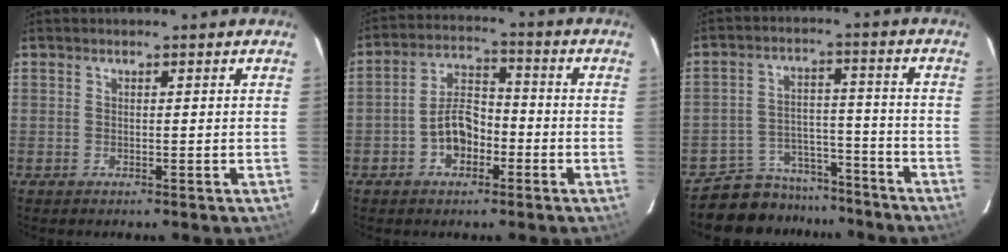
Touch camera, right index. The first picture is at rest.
{"total": 7.3, "force": [-3.0, 4.7, 4.8], "torque": [-0.093, 0.022, -0.045]}
{"total": 11.3, "force": [-9.9, 5.5, 0.5], "torque": [-0.024, 0.045, -0.142]}